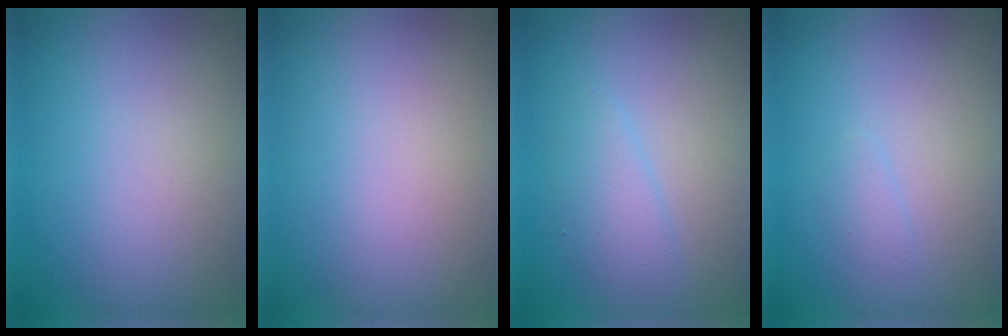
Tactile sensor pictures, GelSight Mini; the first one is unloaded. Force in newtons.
{"total": 0.0}
{"total": 1.9, "press": 1.9, "slide": 0.1}
{"total": 0.8, "press": 0.8, "slide": 0.0}